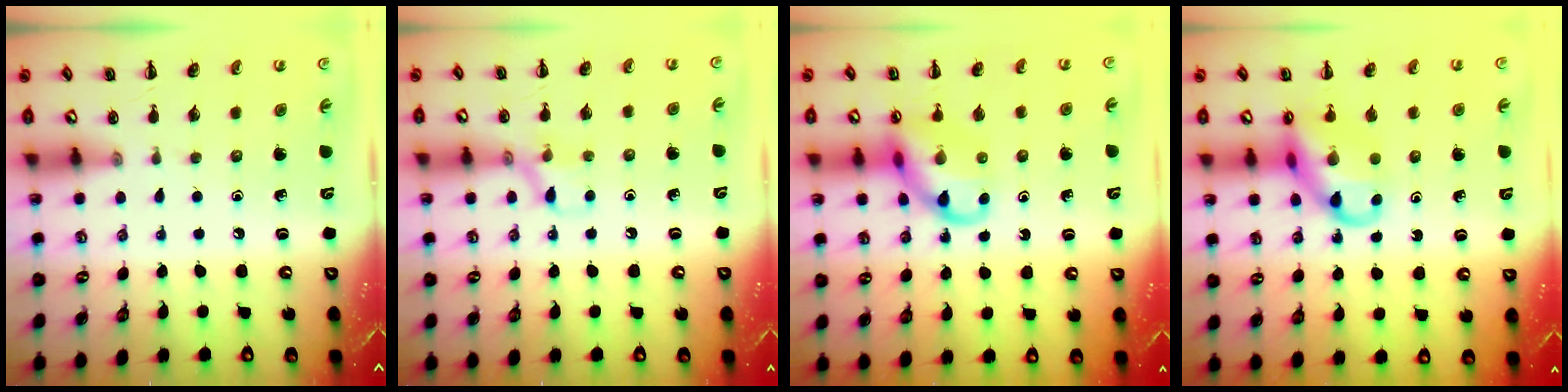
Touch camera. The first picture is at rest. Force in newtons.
{"total": 8.0, "press": 7.9, "slide": 1.1}
{"total": 11.8, "press": 11.7, "slide": 1.6}
{"total": 13.6, "press": 13.3, "slide": 3.1}